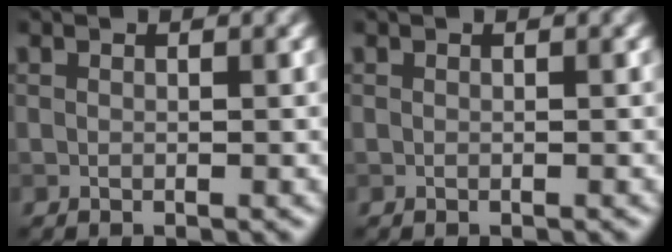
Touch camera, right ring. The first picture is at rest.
{"total": 0.0}